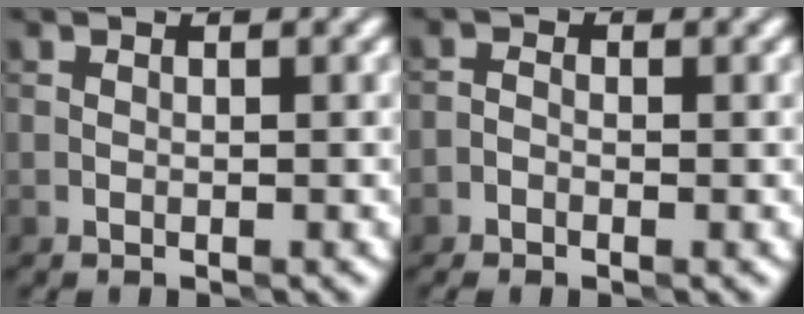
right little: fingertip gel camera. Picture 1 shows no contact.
{"total": 1.2, "force": [-0.6, 0.7, 0.8], "torque": [-0.012, 0.003, -0.015]}